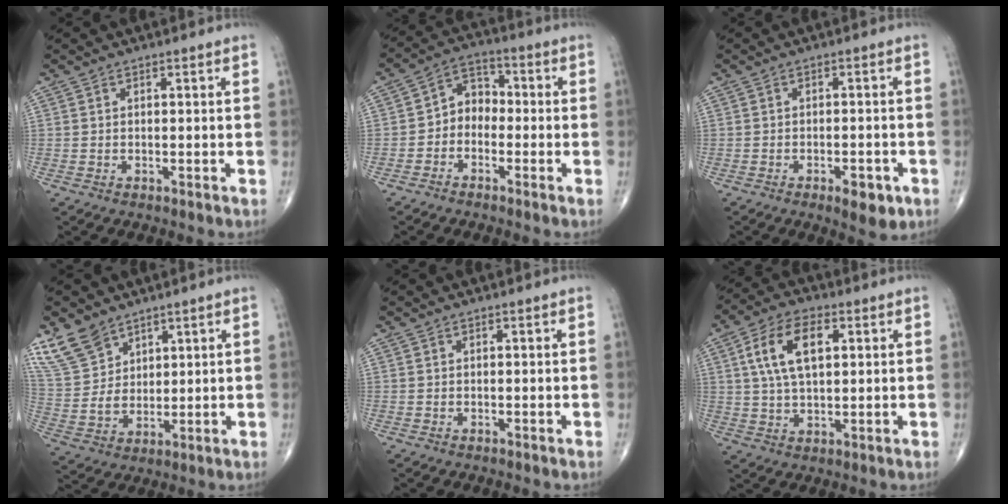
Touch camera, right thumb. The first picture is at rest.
{"total": 5.9, "force": [-1.6, 4.6, 3.2], "torque": [-0.025, 0.032, -0.048]}
{"total": 5.4, "force": [-2.6, 2.2, 4.1], "torque": [-0.049, 0.006, -0.031]}
{"total": 10.4, "force": [7.3, 6.3, 3.7], "torque": [-0.063, -0.027, 0.163]}
{"total": 0.0}
{"total": 11.1, "force": [3.1, 5.8, 9.0], "torque": [-0.161, 0.006, 0.055]}